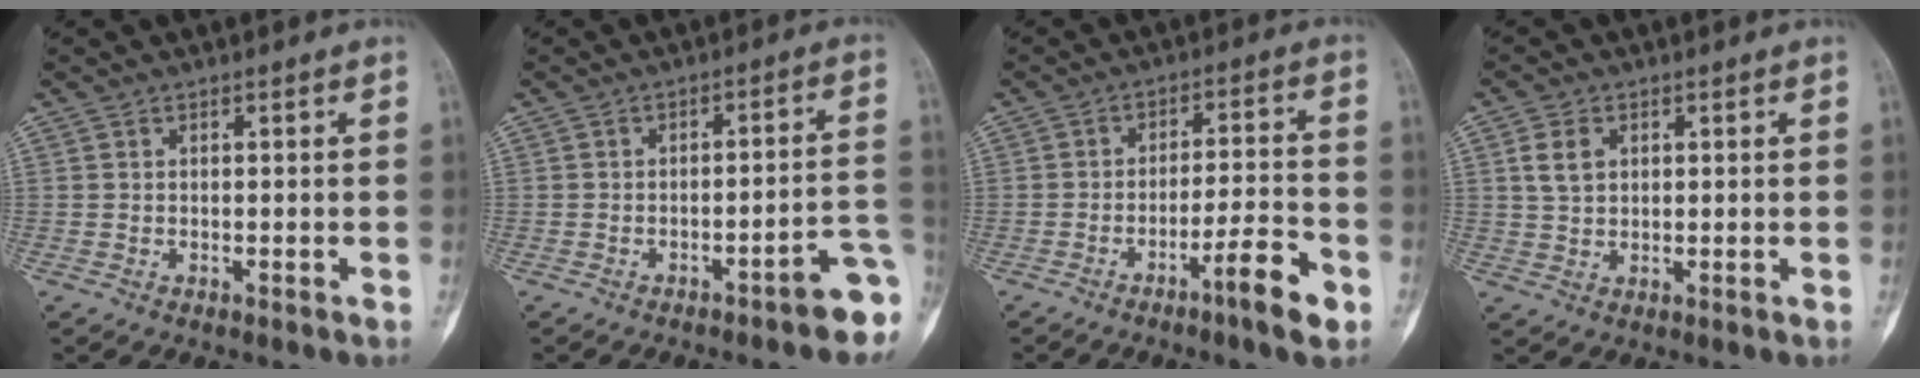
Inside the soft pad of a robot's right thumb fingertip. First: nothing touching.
{"total": 7.6, "force": [-4.3, 1.4, 6.1], "torque": [-0.056, 0.040, -0.052]}
{"total": 8.7, "force": [-4.7, 1.1, 7.2], "torque": [-0.112, 0.032, -0.073]}
{"total": 4.3, "force": [1.3, 3.0, 2.7], "torque": [-0.045, 0.002, 0.028]}